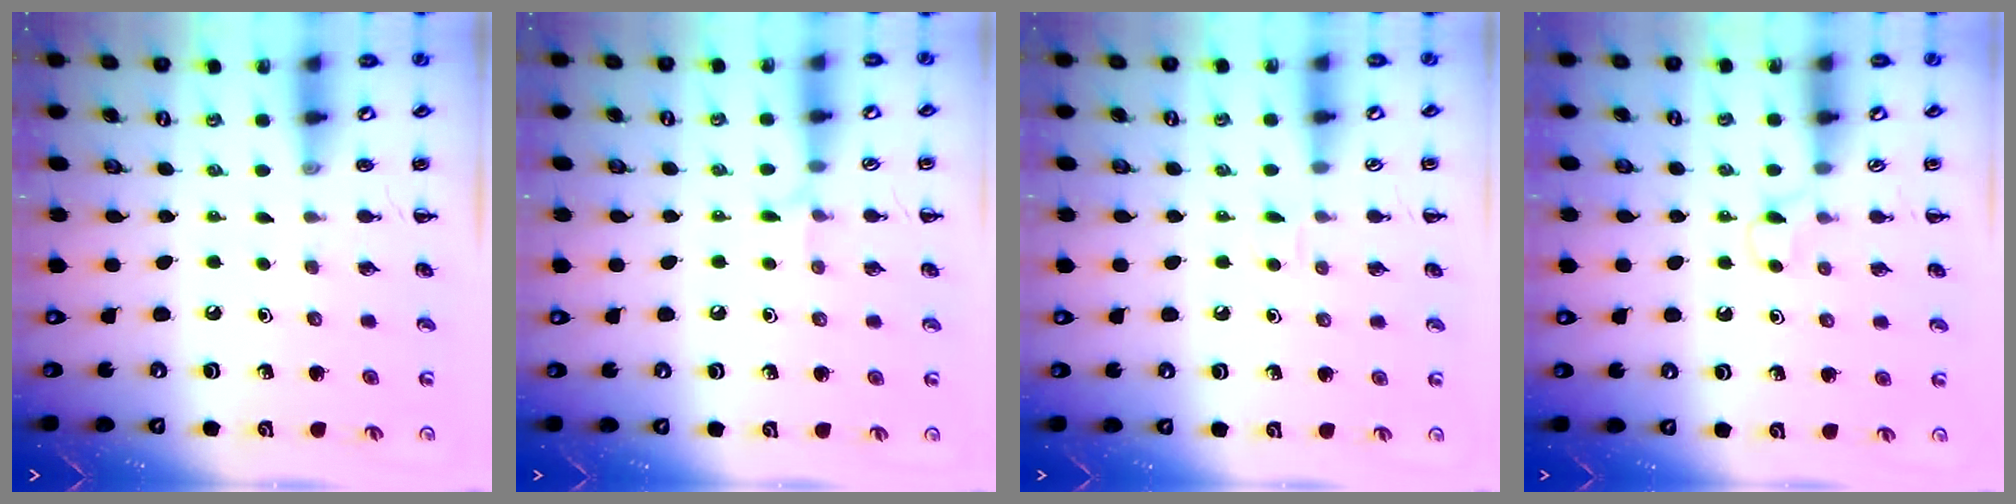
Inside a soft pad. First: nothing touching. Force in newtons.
{"total": 4.8, "press": 4.5, "slide": 1.8}
{"total": 2.8, "press": 2.7, "slide": 1.0}
{"total": 2.6, "press": 2.5, "slide": 0.9}